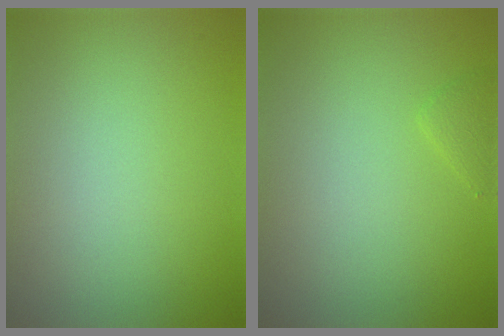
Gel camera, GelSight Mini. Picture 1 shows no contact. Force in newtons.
{"total": 0.9, "press": 0.9, "slide": 0.1}